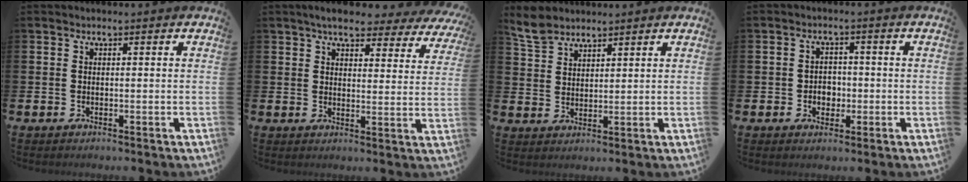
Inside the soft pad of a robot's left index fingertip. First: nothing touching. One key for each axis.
{"total": 5.5, "fx": 5.0, "fy": 1.4, "fz": 1.9, "tx": -0.046, "ty": -0.026, "tz": 0.084}
{"total": 5.1, "fx": 4.7, "fy": 1.6, "fz": 1.1, "tx": -0.033, "ty": -0.017, "tz": 0.089}
{"total": 2.5, "fx": -0.4, "fy": 2.2, "fz": 1.2, "tx": -0.015, "ty": 0.001, "tz": -0.014}